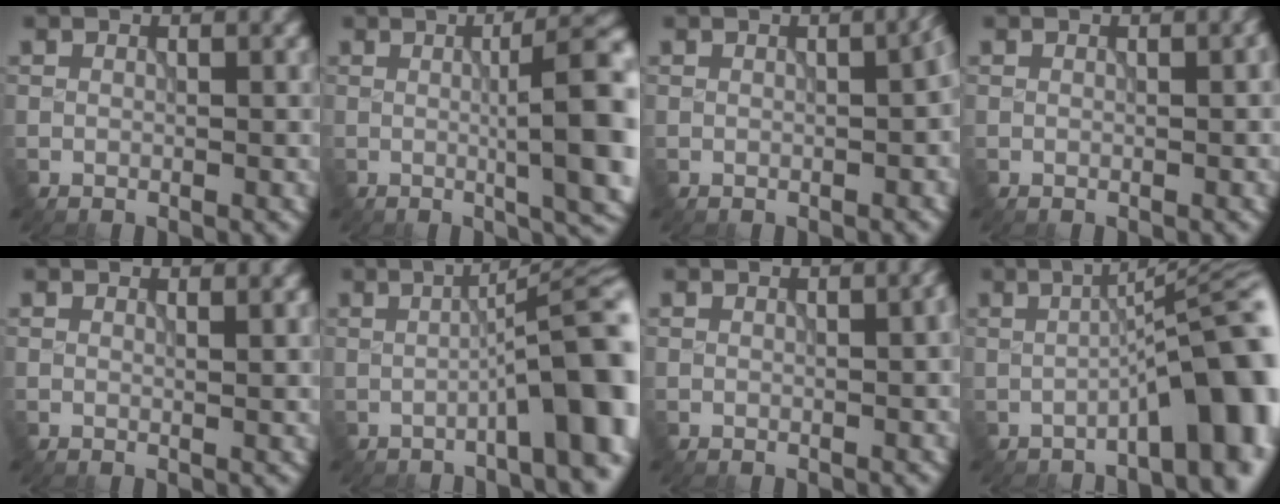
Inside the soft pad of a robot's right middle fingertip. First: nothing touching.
{"total": 11.3, "force": [0.6, 2.7, 10.9], "torque": [-0.114, 0.009, 0.011]}
{"total": 3.2, "force": [-0.3, 1.3, 3.0], "torque": [-0.031, -0.006, 0.007]}
{"total": 1.1, "force": [0.1, 0.4, 1.0], "torque": [-0.009, -0.002, 0.006]}
{"total": 1.1, "force": [0.9, 0.2, 0.6], "torque": [-0.001, 0.001, 0.007]}
{"total": 10.2, "force": [-1.8, 2.1, 9.8], "torque": [-0.115, 0.016, -0.032]}
{"total": 1.7, "force": [0.1, 0.7, 1.6], "torque": [-0.008, -0.001, 0.010]}
{"total": 10.2, "force": [-3.0, 2.5, 9.4], "torque": [-0.115, 0.012, -0.042]}